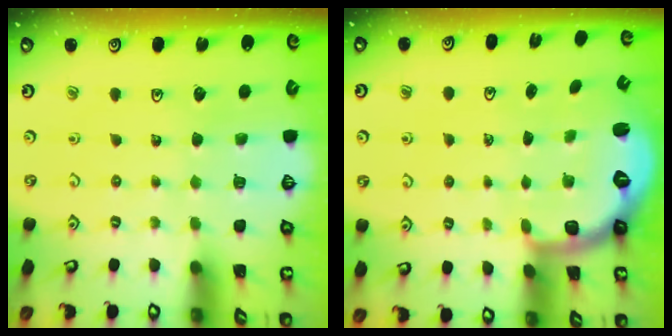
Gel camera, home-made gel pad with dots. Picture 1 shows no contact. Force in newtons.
{"total": 2.5, "press": 2.0, "slide": 1.6}